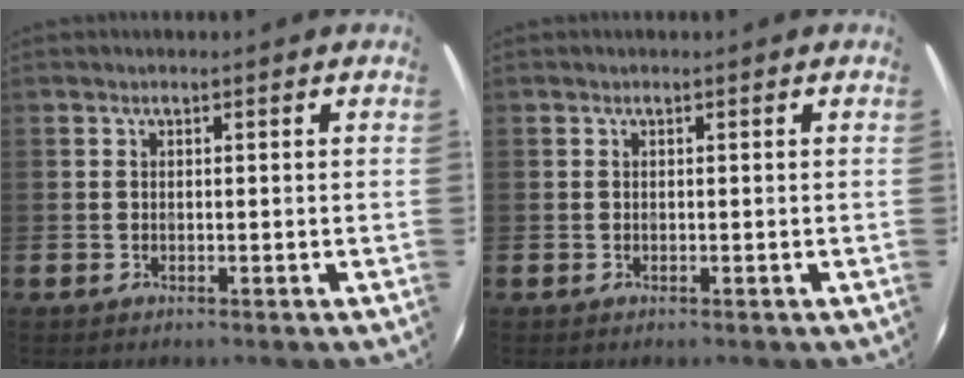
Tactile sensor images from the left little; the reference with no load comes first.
{"total": 0.0}